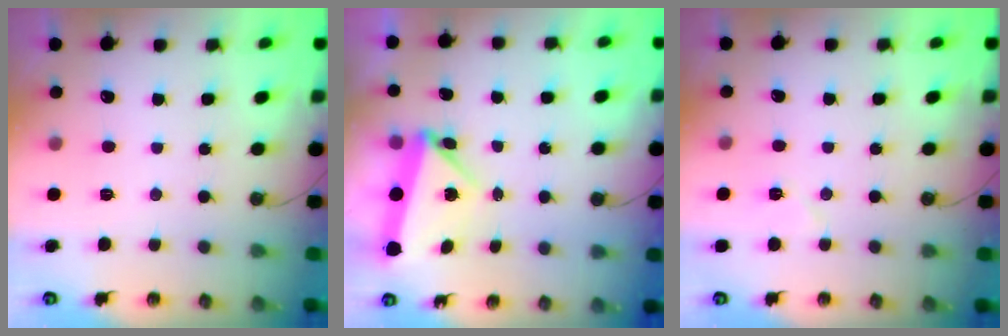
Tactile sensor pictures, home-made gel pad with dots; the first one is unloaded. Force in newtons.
{"total": 6.9, "press": 6.8, "slide": 1.0}
{"total": 5.7, "press": 5.6, "slide": 1.3}